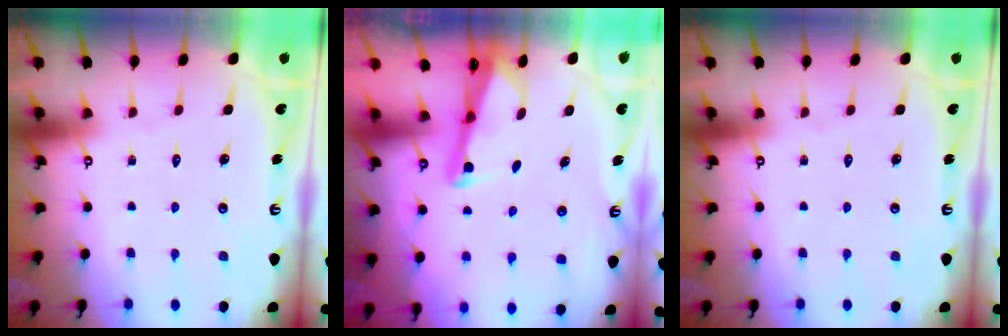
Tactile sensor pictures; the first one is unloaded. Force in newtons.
{"total": 2.6, "press": 2.6, "slide": 0.3}
{"total": 0.0}